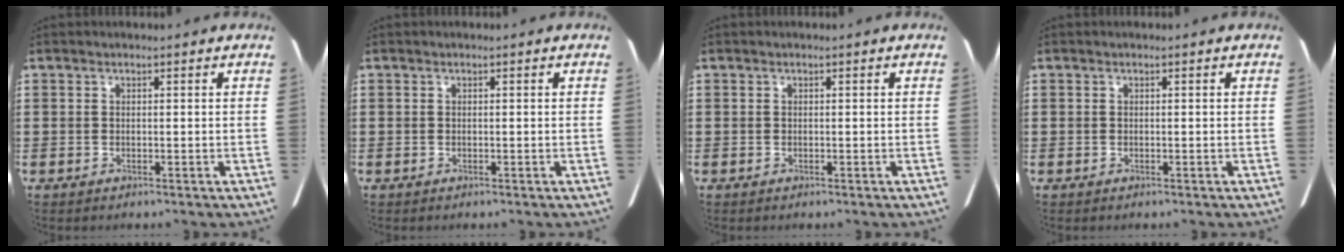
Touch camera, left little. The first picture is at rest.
{"total": 0.0}
{"total": 0.0}
{"total": 0.0}